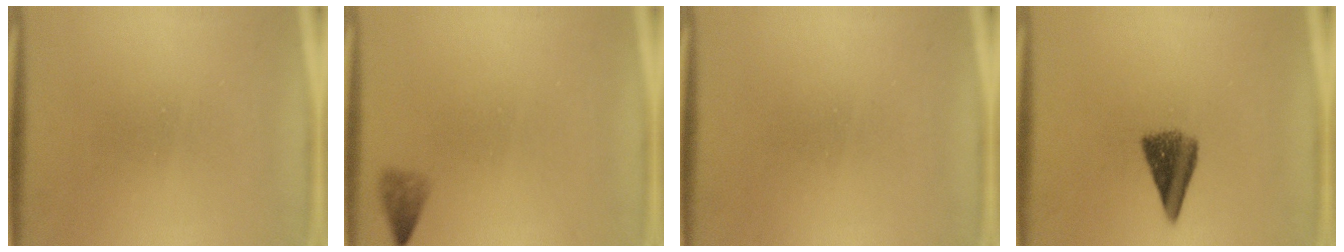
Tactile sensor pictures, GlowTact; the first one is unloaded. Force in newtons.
{"total": 2.1}
{"total": 1.6}
{"total": 6.1}